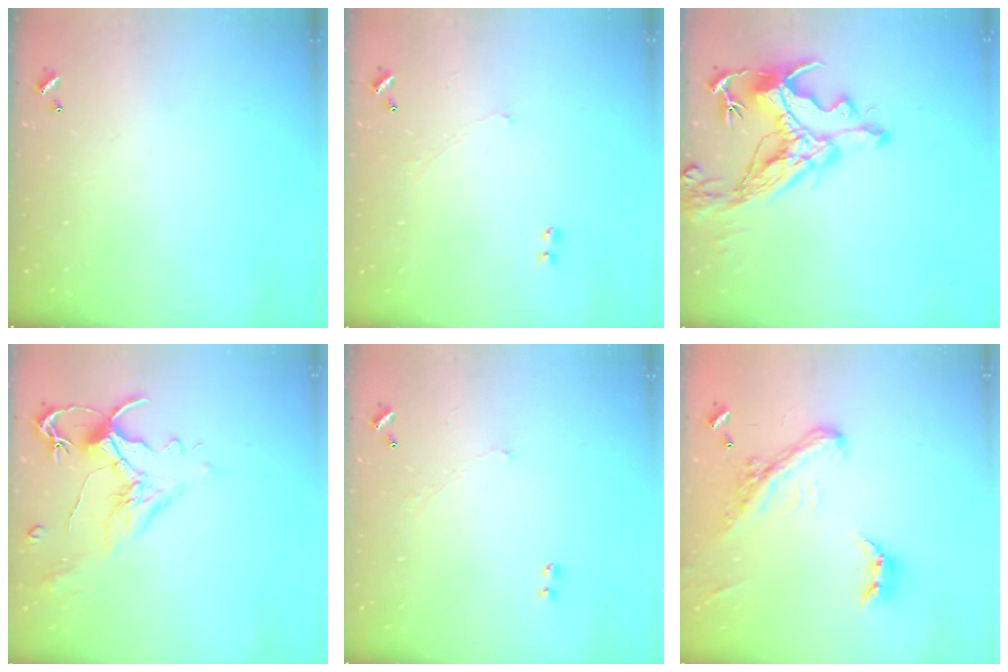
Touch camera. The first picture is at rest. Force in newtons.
{"total": 1.0, "press": 0.7, "slide": 0.6}
{"total": 13.8, "press": 13.7, "slide": 1.9}
{"total": 1.6, "press": 1.1, "slide": 1.2}
{"total": 1.0, "press": 0.7, "slide": 0.6}
{"total": 5.9, "press": 5.8, "slide": 1.4}